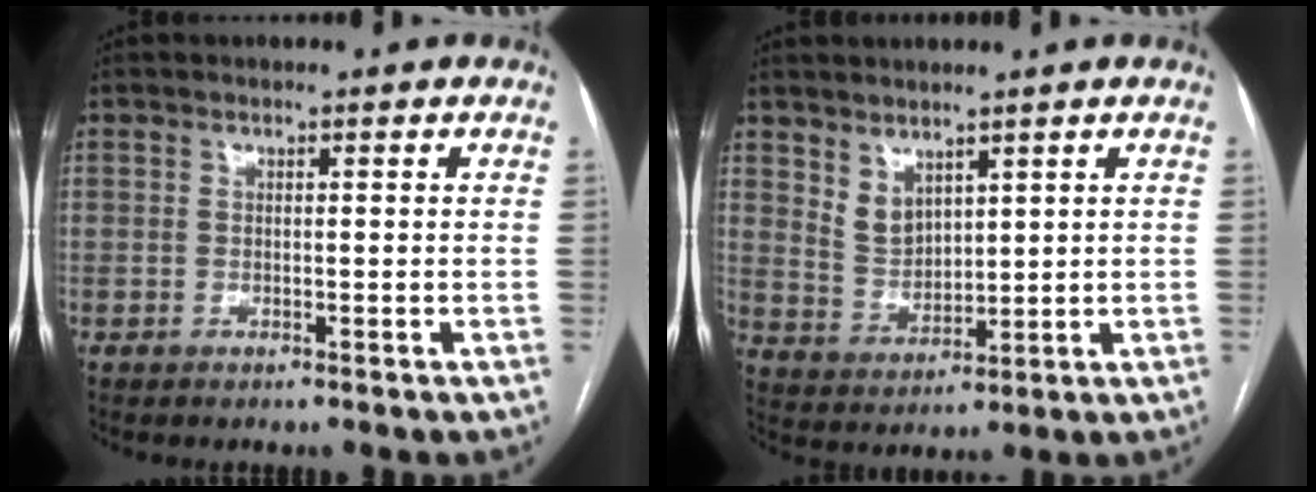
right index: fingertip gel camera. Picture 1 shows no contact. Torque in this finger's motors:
{"motor_torque": [0.02, 0.01, 0.04, 0.05]}